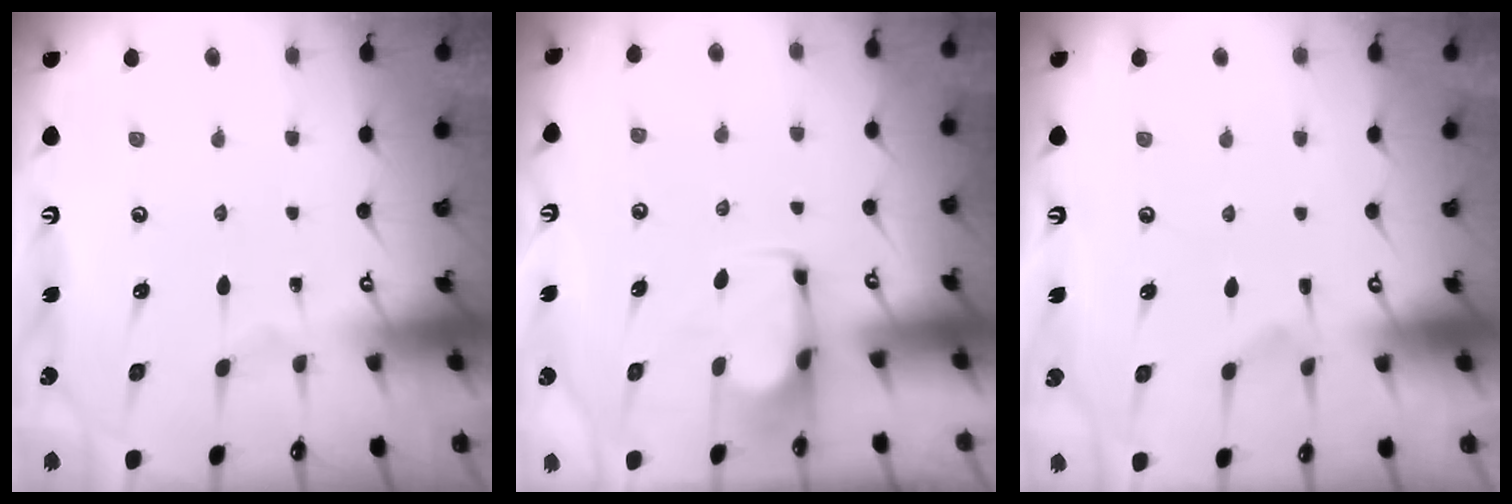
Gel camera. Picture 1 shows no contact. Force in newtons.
{"total": 2.7, "press": 2.6, "slide": 0.7}
{"total": 3.5, "press": 3.3, "slide": 1.0}